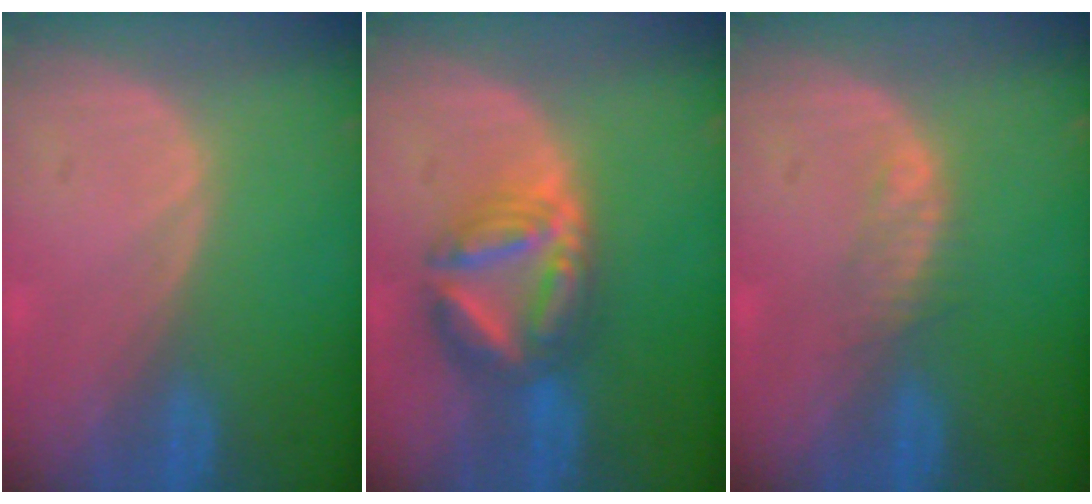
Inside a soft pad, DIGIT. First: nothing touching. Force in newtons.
{"total": 7.6, "press": 7.6, "slide": 0.8}
{"total": 1.8, "press": 1.8, "slide": 0.1}